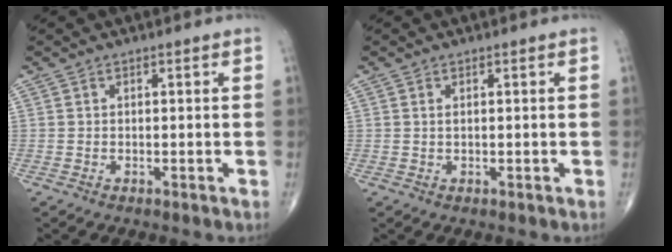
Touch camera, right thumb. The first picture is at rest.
{"total": 0.7, "force": [0.3, 0.3, 0.6], "torque": [-0.016, 0.003, 0.007]}